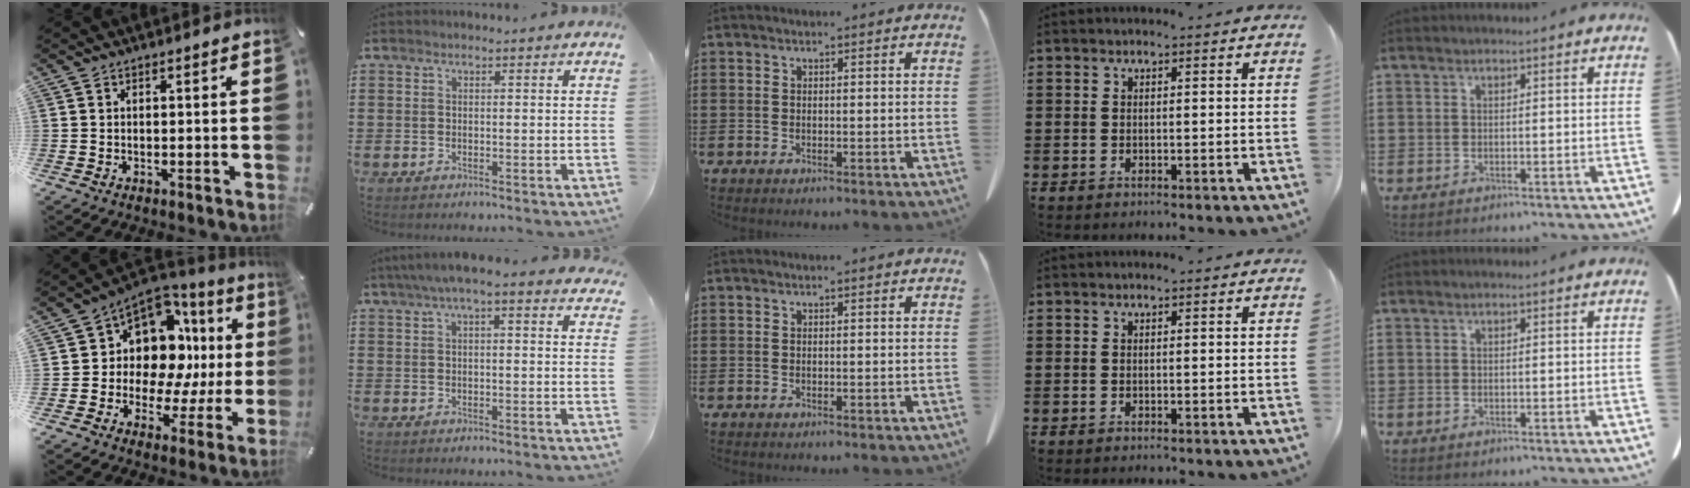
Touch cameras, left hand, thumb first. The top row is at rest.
{"thumb": {"total": 12.6, "force": [3.0, 10.2, 6.8], "torque": [-0.100, -0.048, 0.057]}, "index": {"total": 4.9, "force": [3.6, 0.6, 3.2], "torque": [-0.071, 0.000, 0.064]}}